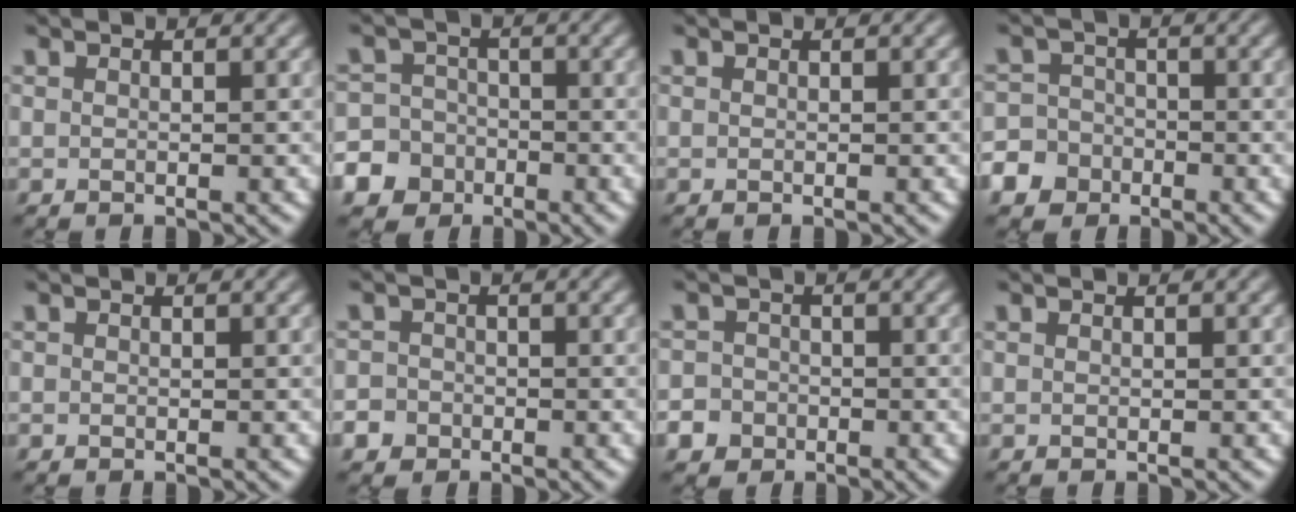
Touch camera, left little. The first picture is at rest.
{"total": 7.7, "force": [-4.5, 6.1, 1.3], "torque": [-0.025, -0.018, -0.100]}
{"total": 0.0}
{"total": 5.8, "force": [-3.5, 4.5, 1.1], "torque": [-0.013, -0.013, -0.076]}
{"total": 0.0}
{"total": 2.8, "force": [-1.5, 2.3, 0.5], "torque": [0.005, -0.001, -0.032]}
{"total": 4.2, "force": [-2.2, 3.4, 0.8], "torque": [0.002, -0.005, -0.049]}
{"total": 0.0}